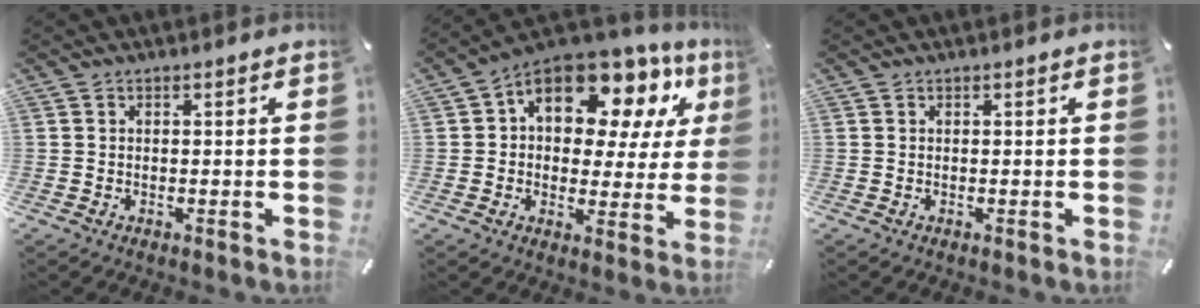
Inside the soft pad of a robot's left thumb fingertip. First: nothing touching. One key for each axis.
{"total": 14.8, "fx": 8.3, "fy": 8.4, "fz": 8.9, "tx": -0.141, "ty": -0.058, "tz": 0.144}
{"total": 0.0}